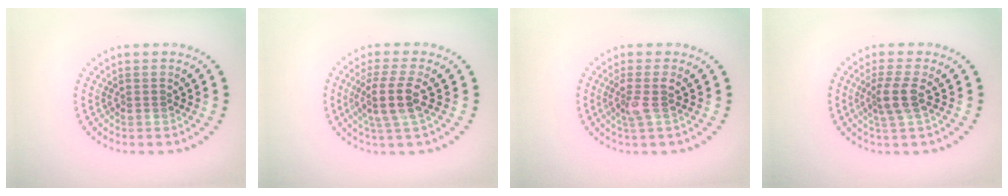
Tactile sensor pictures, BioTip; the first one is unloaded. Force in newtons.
{"total": 3.6, "press": 3.0, "slide": 1.9}
{"total": 2.0, "press": 1.5, "slide": 1.3}
{"total": 2.5, "press": 2.0, "slide": 1.5}